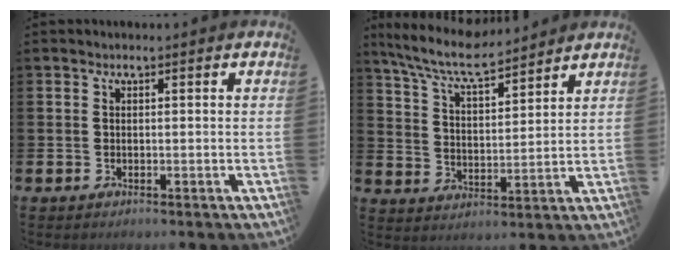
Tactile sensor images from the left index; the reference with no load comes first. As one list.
[{"total": 7.7, "force": [7.1, 1.0, 2.9], "torque": [-0.081, -0.039, 0.124]}]